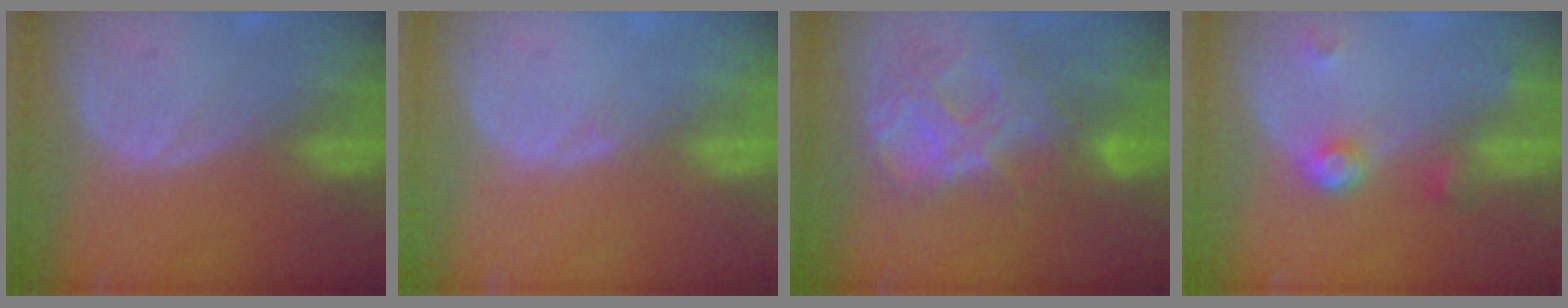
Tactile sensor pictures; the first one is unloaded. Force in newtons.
{"total": 0.6, "press": 0.4, "slide": 0.5}
{"total": 8.8, "press": 7.6, "slide": 4.5}
{"total": 3.9, "press": 3.6, "slide": 1.5}